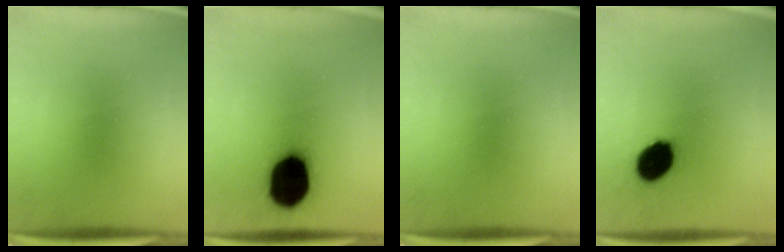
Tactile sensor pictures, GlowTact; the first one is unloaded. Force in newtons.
{"total": 18.9}
{"total": 0.0}
{"total": 10.8}